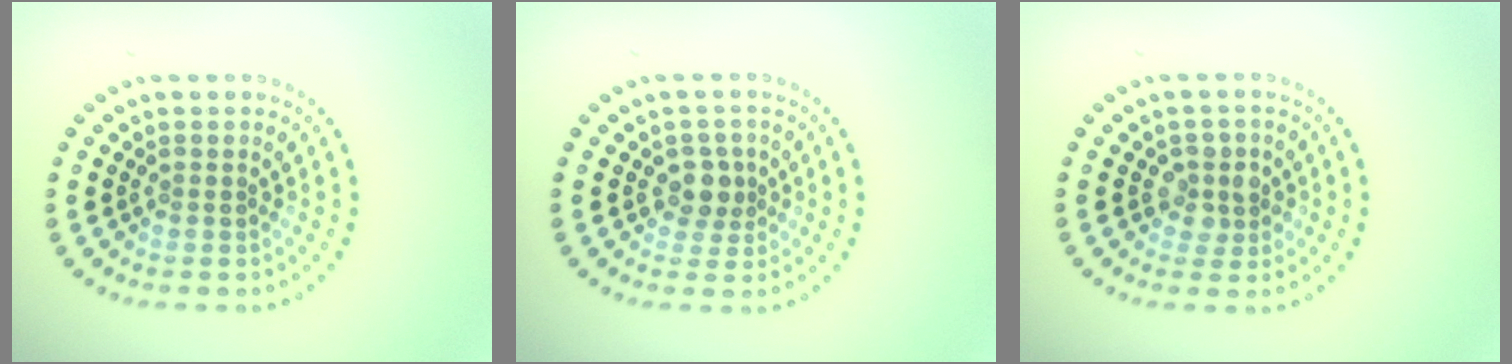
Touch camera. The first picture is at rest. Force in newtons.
{"total": 2.2, "press": 1.8, "slide": 1.1}
{"total": 2.3, "press": 2.0, "slide": 1.1}